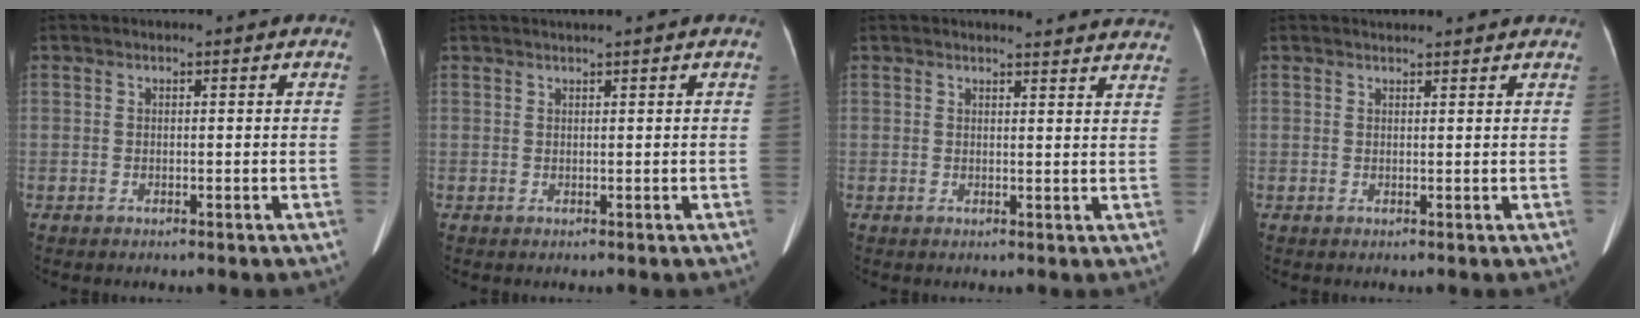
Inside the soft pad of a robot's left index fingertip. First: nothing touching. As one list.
[{"total": 1.3, "force": [1.1, -0.4, 0.6], "torque": [-0.009, 0.008, 0.024]}, {"total": 14.4, "force": [14.0, 1.2, 3.2], "torque": [-0.017, -0.033, 0.138]}, {"total": 3.6, "force": [3.5, 0.3, 0.8], "torque": [-0.015, 0.024, 0.043]}]